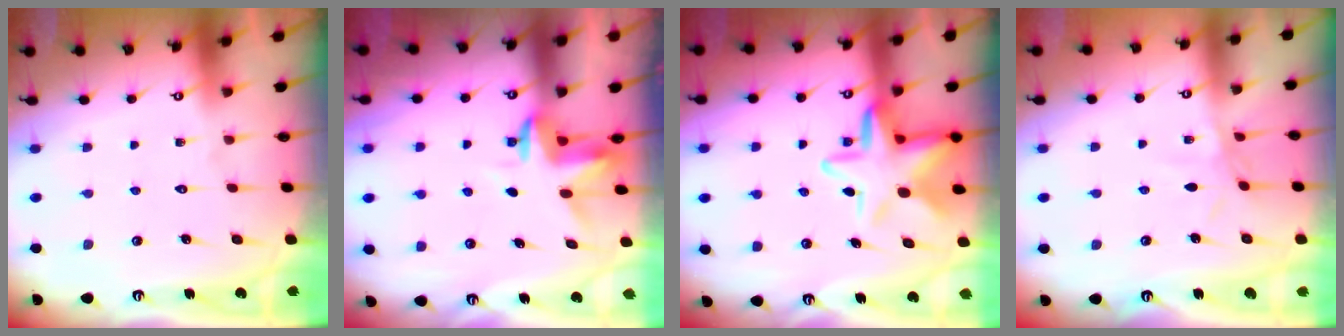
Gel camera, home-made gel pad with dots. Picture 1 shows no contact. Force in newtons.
{"total": 3.6, "press": 3.6, "slide": 0.2}
{"total": 12.6, "press": 12.4, "slide": 2.3}
{"total": 2.8, "press": 2.8, "slide": 0.2}